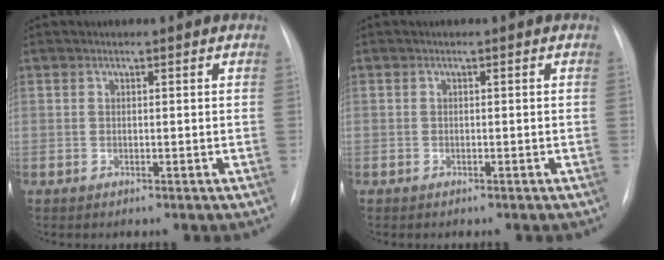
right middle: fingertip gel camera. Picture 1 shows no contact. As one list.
[{"total": 0.0}]